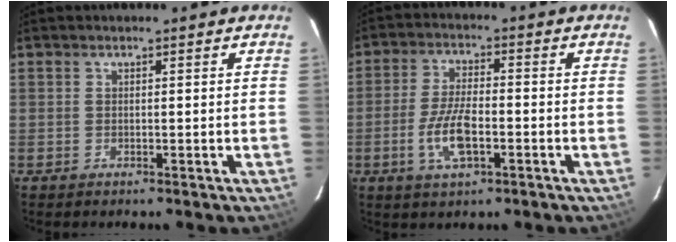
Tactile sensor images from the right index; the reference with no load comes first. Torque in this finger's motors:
{"motor_torque": [1.69, -0.45, 0.90, 0.13]}